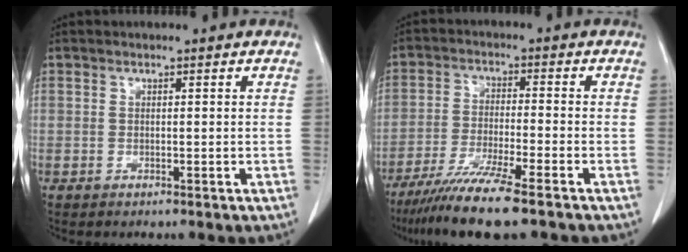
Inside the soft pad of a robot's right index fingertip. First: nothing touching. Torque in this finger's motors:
{"motor_torque": [1.09, -1.04, 0.59, 0.15]}